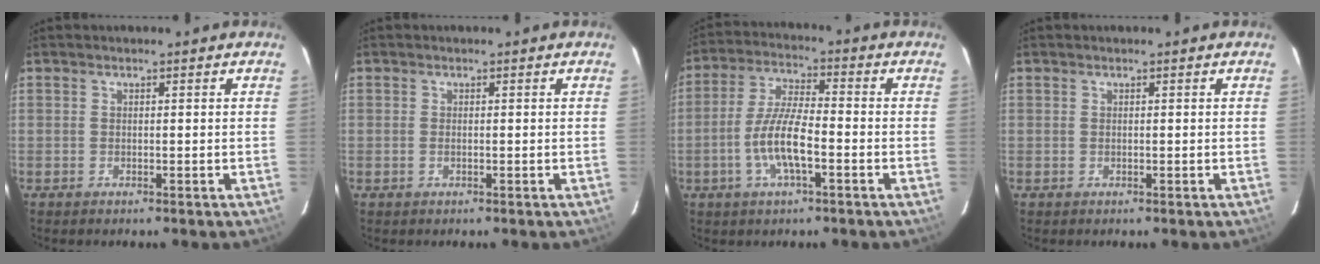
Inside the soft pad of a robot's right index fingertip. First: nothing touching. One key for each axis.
{"total": 0.6, "fx": -0.2, "fy": 0.3, "fz": 0.4, "tx": -0.009, "ty": 0.000, "tz": -0.003}
{"total": 9.4, "fx": -3.3, "fy": 2.3, "fz": 8.5, "tx": -0.174, "ty": 0.003, "tz": -0.063}
{"total": 0.0}